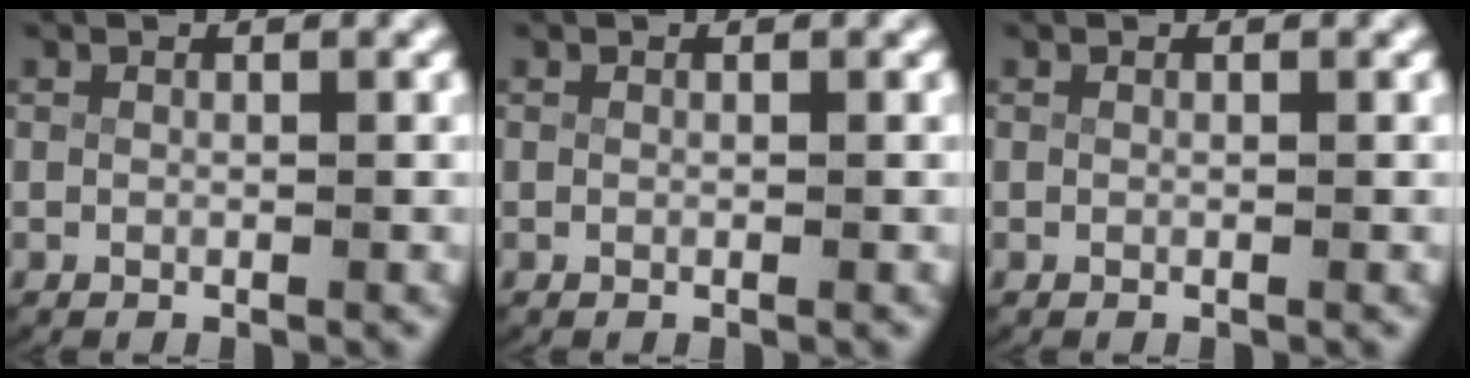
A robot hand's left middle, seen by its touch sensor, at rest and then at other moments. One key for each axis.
{"total": 0.0}
{"total": 0.0}